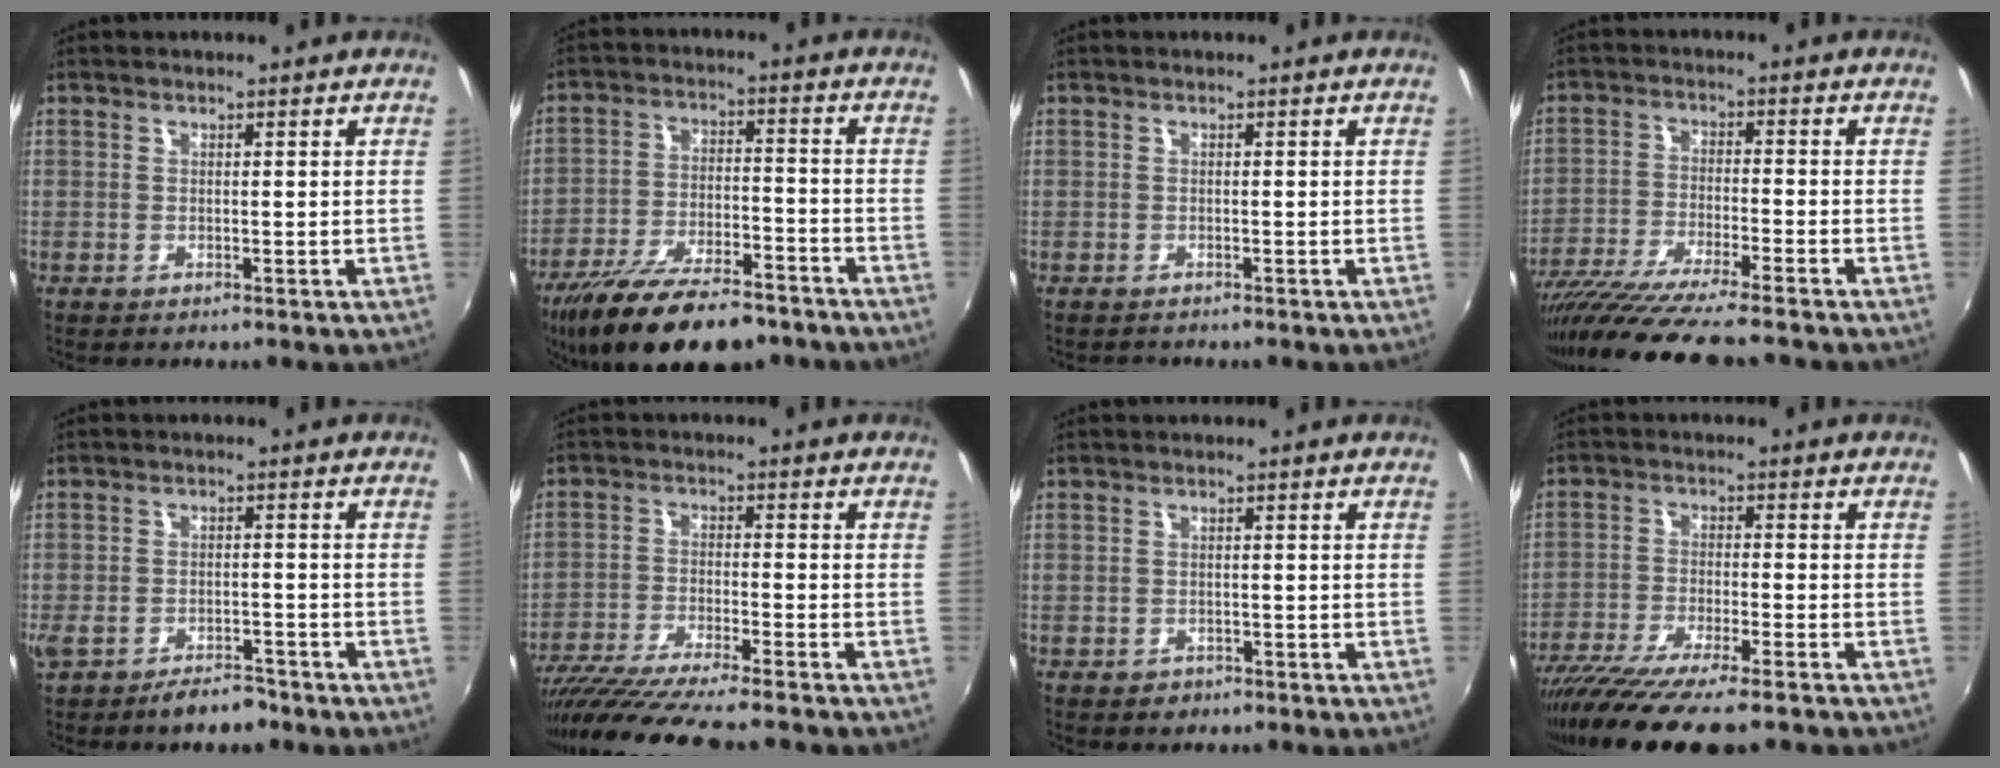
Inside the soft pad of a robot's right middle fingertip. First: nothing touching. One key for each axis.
{"total": 19.4, "fx": -14.8, "fy": 6.6, "fz": 10.6, "tx": -0.209, "ty": -0.032, "tz": -0.234}
{"total": 1.0, "fx": -0.8, "fy": 0.4, "fz": -0.2, "tx": -0.001, "ty": 0.000, "tz": -0.015}
{"total": 14.0, "fx": -11.9, "fy": -0.1, "fz": 7.2, "tx": -0.152, "ty": -0.048, "tz": -0.210}
{"total": 7.0, "fx": -5.3, "fy": 3.0, "fz": 3.4, "tx": -0.084, "ty": -0.007, "tz": -0.083}
{"total": 14.3, "fx": -12.4, "fy": 0.3, "fz": 7.1, "tx": -0.148, "ty": -0.043, "tz": -0.215}
{"total": 1.9, "fx": -1.1, "fy": 1.5, "fz": 0.5, "tx": -0.011, "ty": -0.003, "tz": -0.014}
{"total": 14.6, "fx": -11.7, "fy": 2.0, "fz": 8.4, "tx": -0.176, "ty": -0.054, "tz": -0.200}